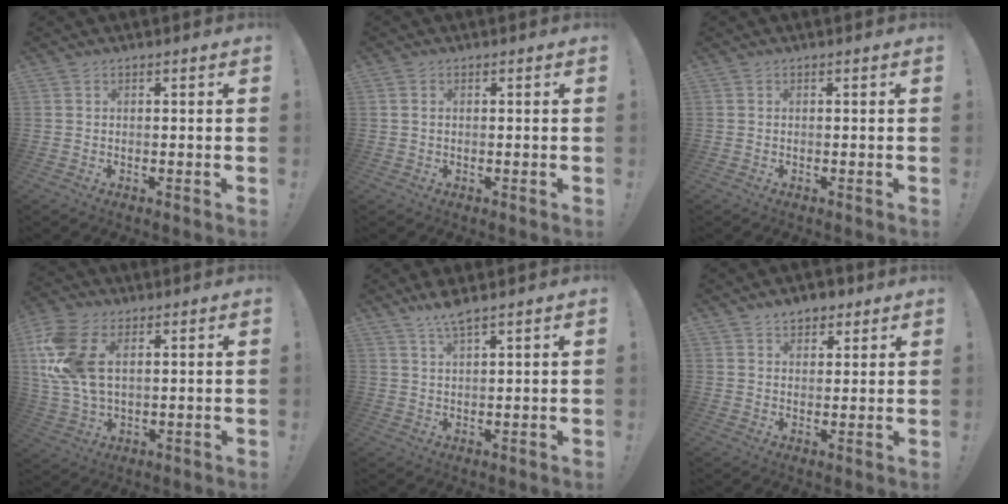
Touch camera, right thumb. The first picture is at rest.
{"total": 0.9, "force": [0.4, 0.6, 0.6], "torque": [-0.013, 0.003, 0.008]}
{"total": 0.0}
{"total": 14.9, "force": [4.7, 8.9, 10.9], "torque": [-0.225, -0.014, 0.089]}
{"total": 4.9, "force": [4.0, 0.2, 2.9], "torque": [-0.049, -0.022, 0.066]}
{"total": 5.1, "force": [3.7, 3.2, 1.4], "torque": [-0.004, -0.020, 0.064]}